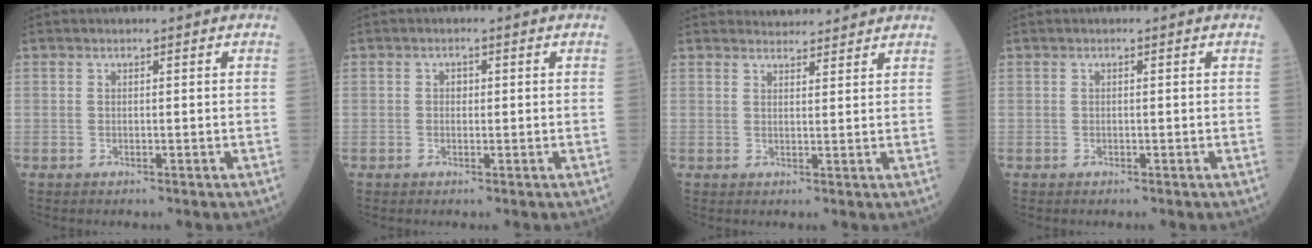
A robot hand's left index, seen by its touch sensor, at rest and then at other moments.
{"total": 0.8, "force": [-0.2, 0.7, 0.4], "torque": [-0.008, -0.001, -0.005]}
{"total": 5.0, "force": [4.9, 1.0, 0.4], "torque": [-0.006, 0.017, 0.063]}
{"total": 0.0}